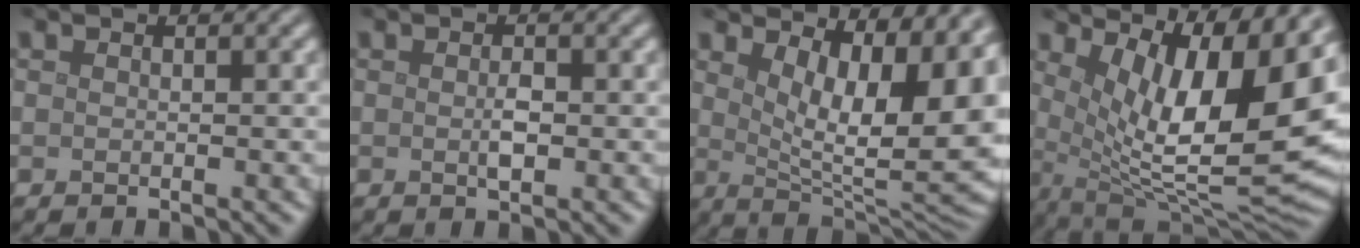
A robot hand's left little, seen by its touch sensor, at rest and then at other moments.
{"total": 1.5, "force": [-0.1, 0.6, 1.3], "torque": [-0.025, -0.002, -0.002]}
{"total": 12.5, "force": [4.1, 5.1, 10.7], "torque": [-0.112, 0.000, 0.066]}
{"total": 13.3, "force": [4.3, 4.4, 11.8], "torque": [-0.170, -0.012, 0.081]}